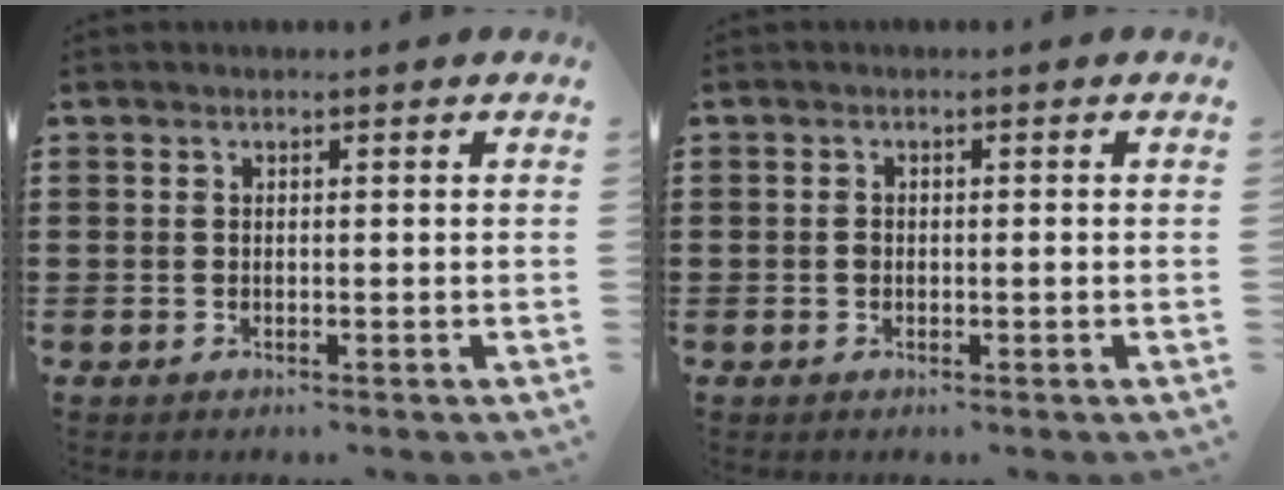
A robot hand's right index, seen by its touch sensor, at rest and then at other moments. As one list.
[{"total": 1.1, "force": [-0.3, 0.5, 0.9], "torque": [-0.019, 0.000, -0.006]}]